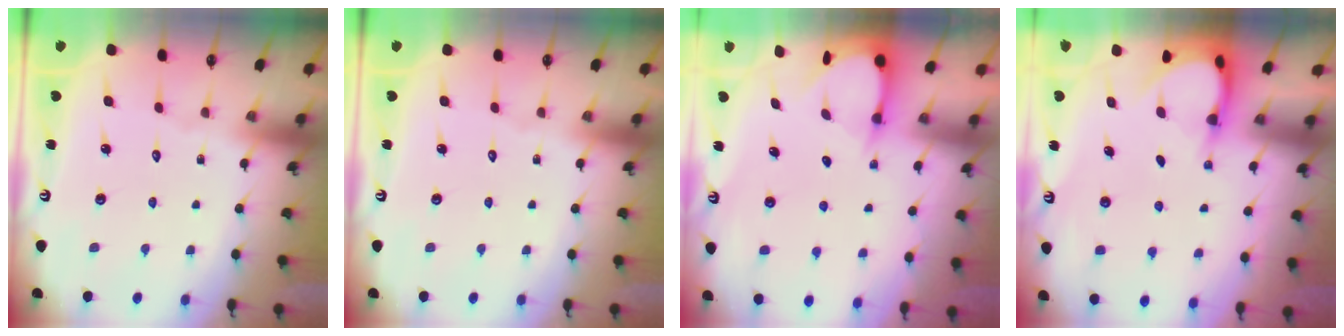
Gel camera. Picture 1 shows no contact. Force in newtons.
{"total": 0.0}
{"total": 3.6, "press": 3.6, "slide": 0.3}
{"total": 3.6, "press": 3.6, "slide": 0.3}